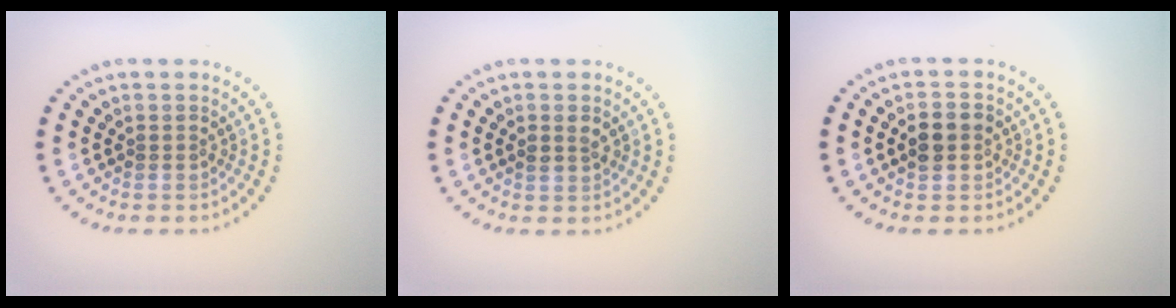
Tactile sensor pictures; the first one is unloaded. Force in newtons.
{"total": 1.3, "press": 1.3, "slide": 0.3}
{"total": 2.9, "press": 2.9, "slide": 0.2}